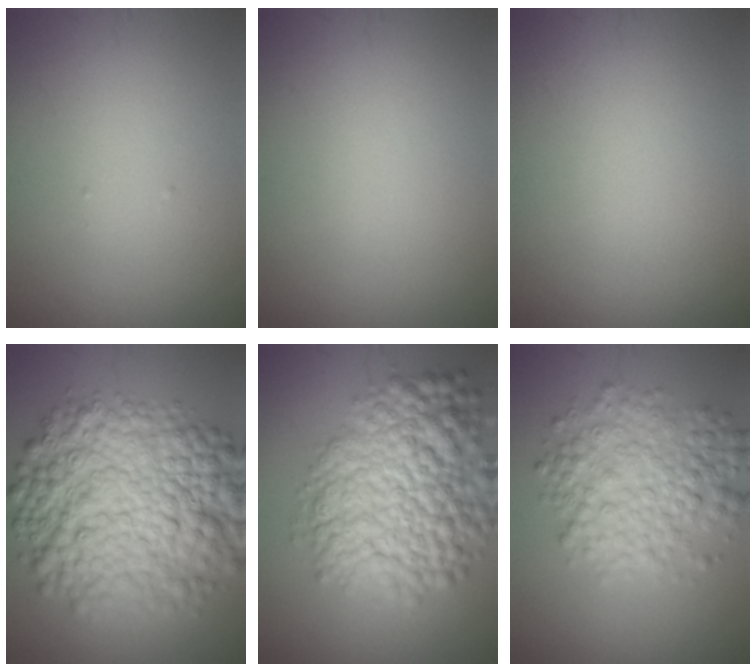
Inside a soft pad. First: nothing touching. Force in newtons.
{"total": 0.0}
{"total": 0.0}
{"total": 12.5, "press": 12.5, "slide": 0.2}
{"total": 10.4, "press": 10.4, "slide": 0.4}
{"total": 5.9, "press": 5.9, "slide": 0.1}